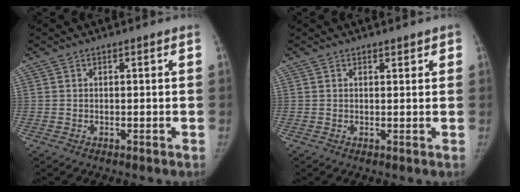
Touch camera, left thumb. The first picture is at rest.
{"total": 1.4, "force": [1.1, 0.7, 0.7], "torque": [0.002, -0.004, 0.011]}